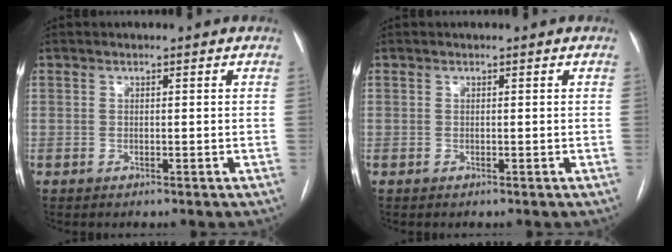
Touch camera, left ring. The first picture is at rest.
{"total": 0.0}